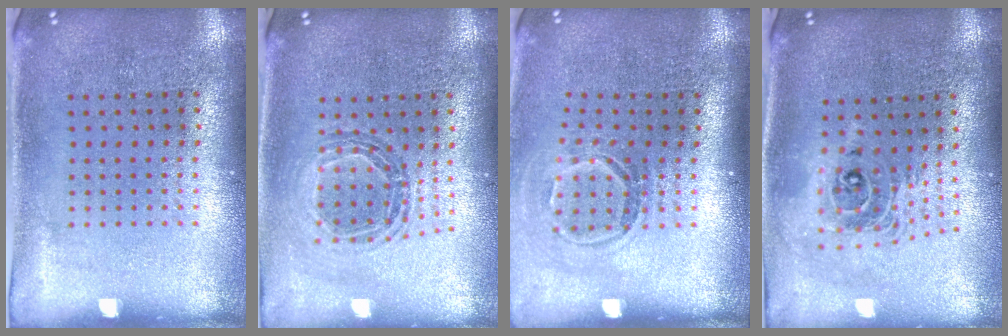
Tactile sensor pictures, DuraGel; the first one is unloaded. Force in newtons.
{"total": 0.9, "press": 0.9, "slide": 0.1}
{"total": 1.6, "press": 1.1, "slide": 1.2}
{"total": 2.0, "press": 1.6, "slide": 1.3}